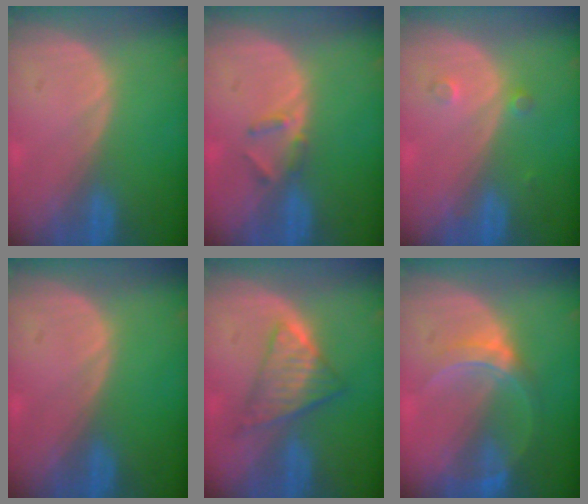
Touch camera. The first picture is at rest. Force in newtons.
{"total": 2.3, "press": 2.1, "slide": 0.9}
{"total": 1.9, "press": 1.6, "slide": 1.0}
{"total": 0.0}
{"total": 6.5, "press": 5.8, "slide": 2.9}
{"total": 6.3, "press": 5.6, "slide": 2.8}